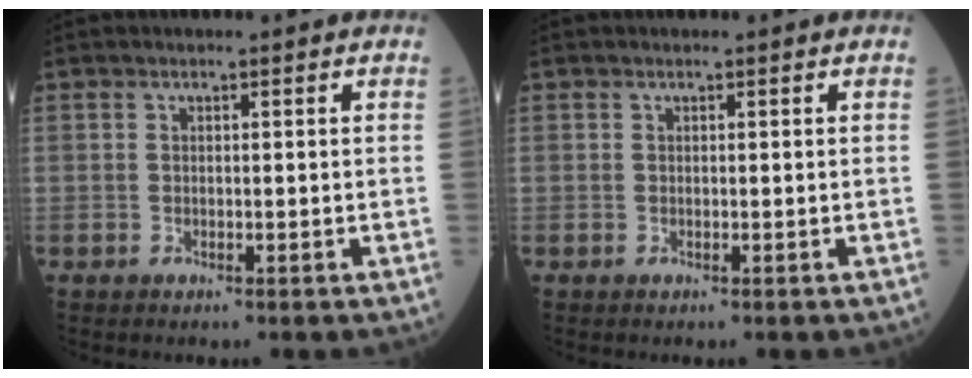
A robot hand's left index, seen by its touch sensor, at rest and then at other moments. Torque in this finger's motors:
{"motor_torque": [0.00, 0.00, 0.00, 0.00]}